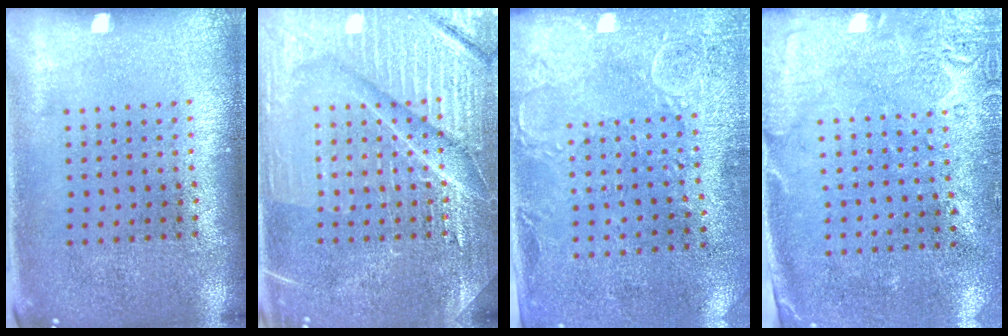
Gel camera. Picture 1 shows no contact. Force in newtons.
{"total": 7.4, "press": 7.4, "slide": 1.0}
{"total": 2.9, "press": 2.3, "slide": 1.8}
{"total": 2.8, "press": 2.2, "slide": 1.7}